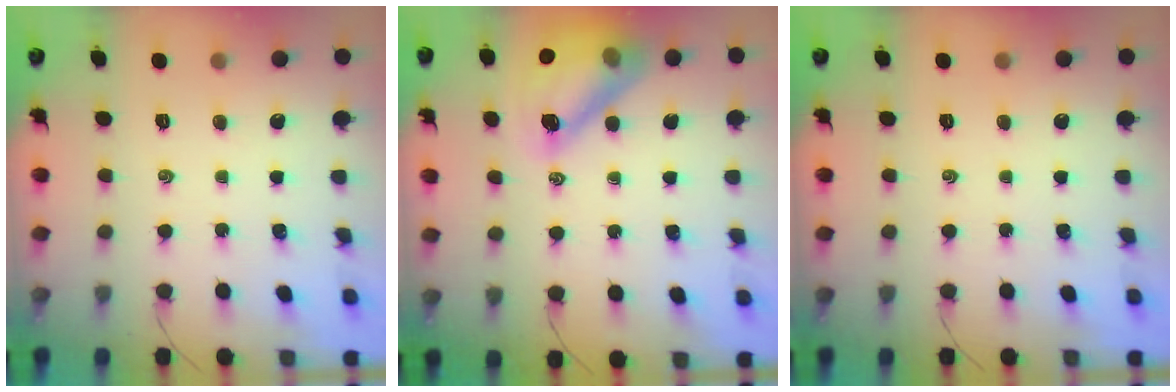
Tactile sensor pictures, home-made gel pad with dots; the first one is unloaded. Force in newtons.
{"total": 14.5, "press": 13.8, "slide": 4.4}
{"total": 0.0}